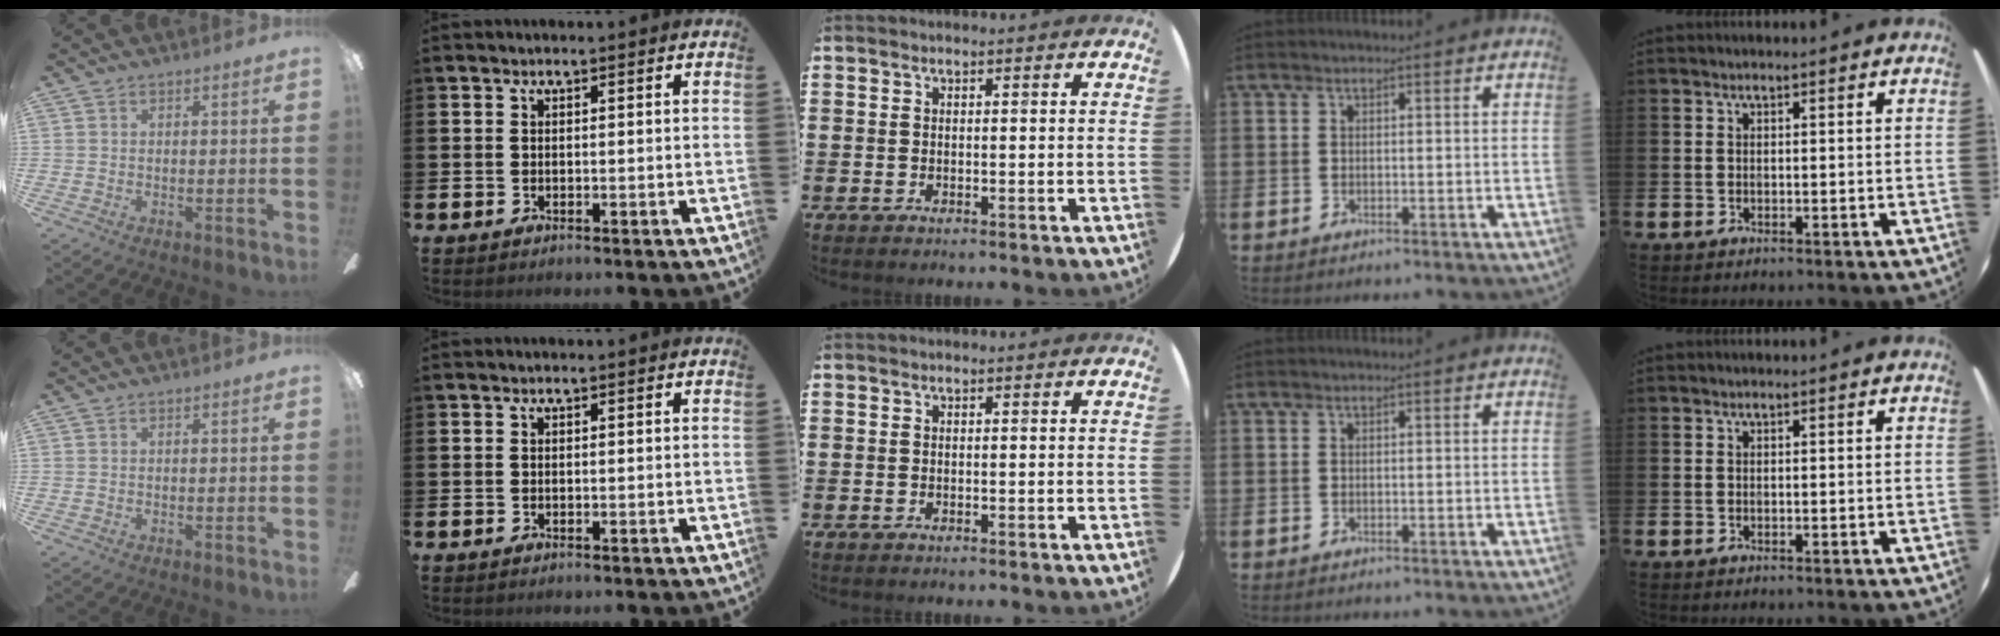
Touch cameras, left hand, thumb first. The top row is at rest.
{}